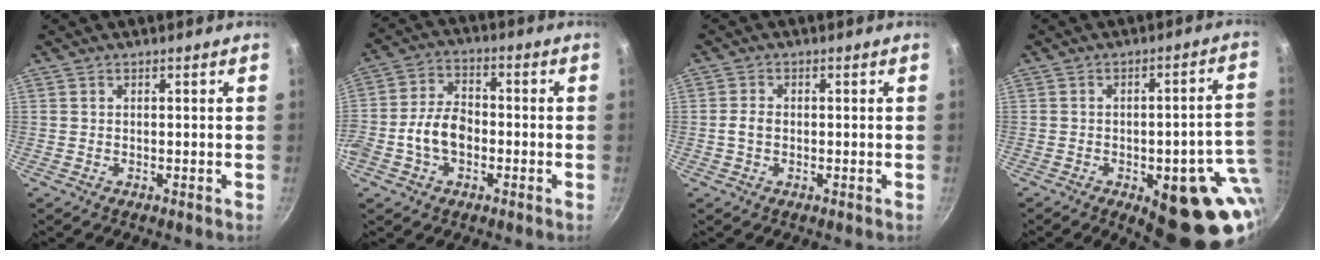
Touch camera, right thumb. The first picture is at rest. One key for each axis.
{"total": 9.1, "fx": -2.3, "fy": 6.2, "fz": 6.3, "tx": -0.098, "ty": 0.034, "tz": -0.053}
{"total": 2.2, "fx": -0.3, "fy": 1.6, "fz": 1.5, "tx": -0.029, "ty": 0.010, "tz": -0.007}
{"total": 19.1, "fx": -5.1, "fy": 7.7, "fz": 16.7, "tx": -0.142, "ty": 0.011, "tz": -0.060}